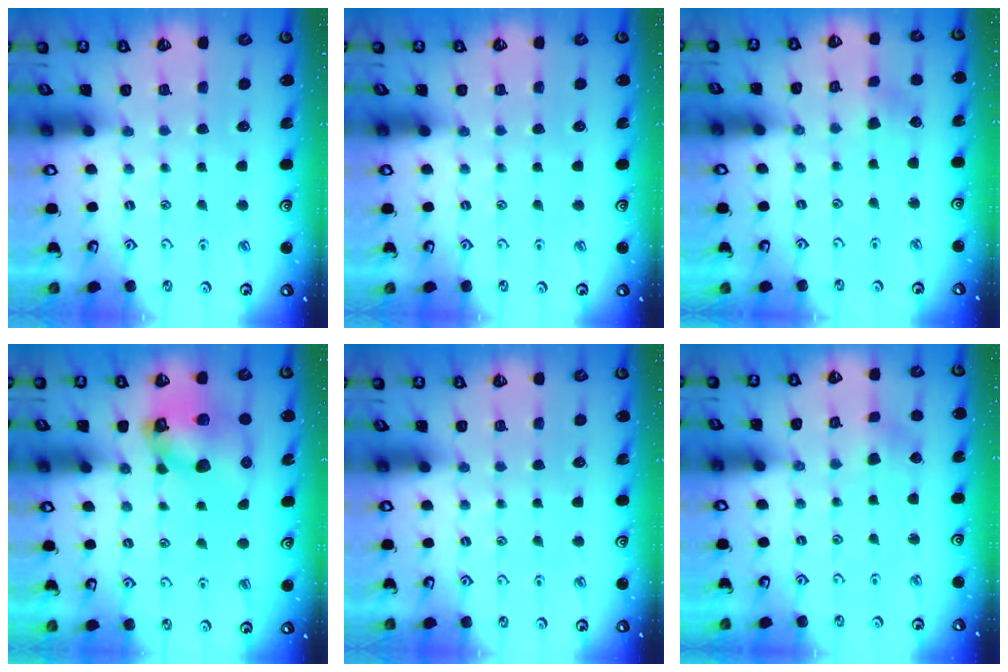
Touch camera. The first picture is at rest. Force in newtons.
{"total": 0.0}
{"total": 2.4, "press": 2.4, "slide": 0.3}
{"total": 12.7, "press": 12.6, "slide": 1.7}
{"total": 0.0}
{"total": 2.3, "press": 2.3, "slide": 0.3}